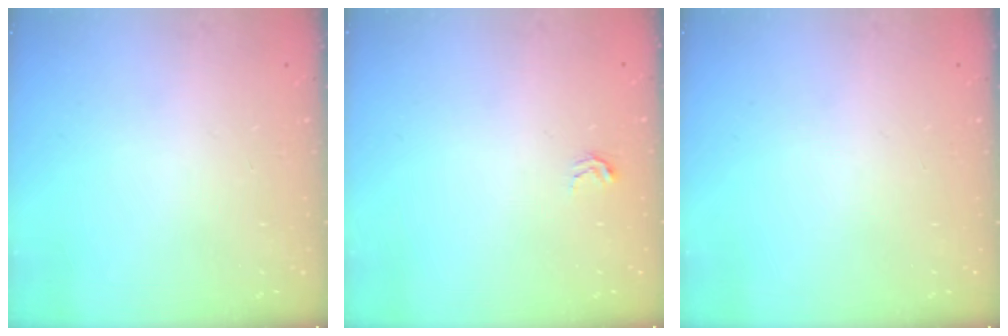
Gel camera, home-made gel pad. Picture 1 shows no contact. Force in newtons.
{"total": 2.7, "press": 2.7, "slide": 0.4}
{"total": 0.0}